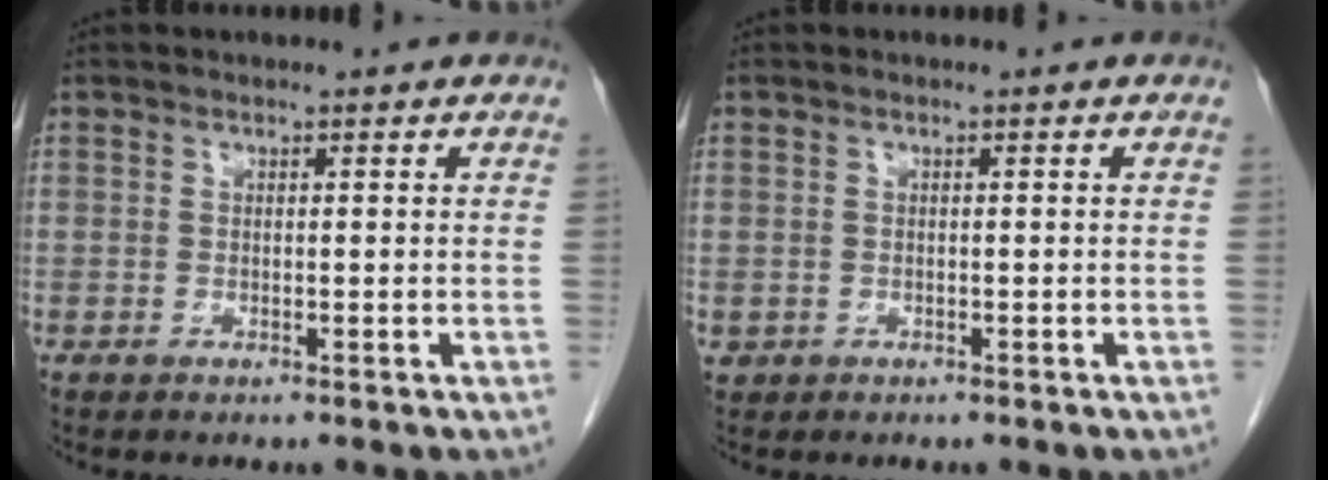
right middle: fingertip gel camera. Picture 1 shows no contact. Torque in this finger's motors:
{"motor_torque": [1.13, -0.91, 0.40, 0.08]}